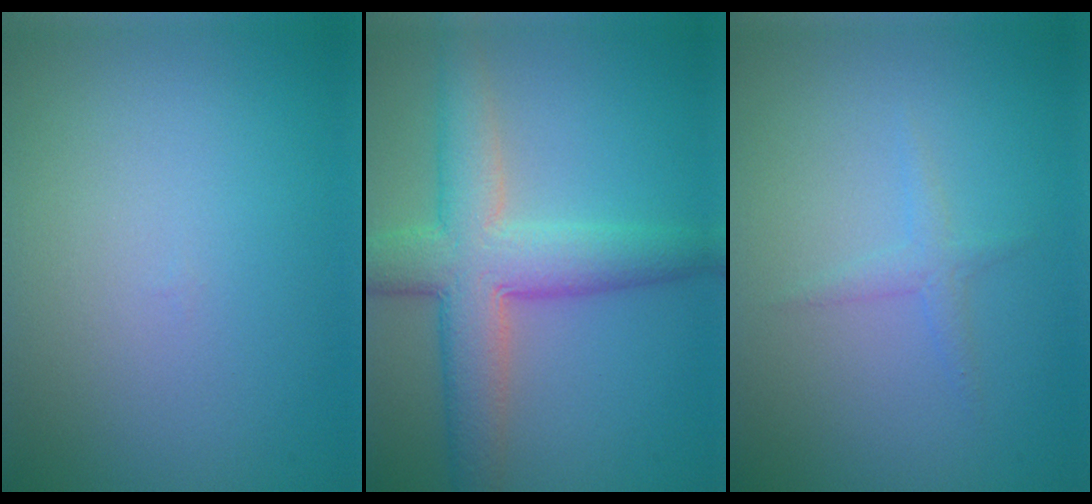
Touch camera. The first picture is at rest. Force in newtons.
{"total": 7.3, "press": 7.3, "slide": 0.3}
{"total": 1.2, "press": 1.2, "slide": 0.1}